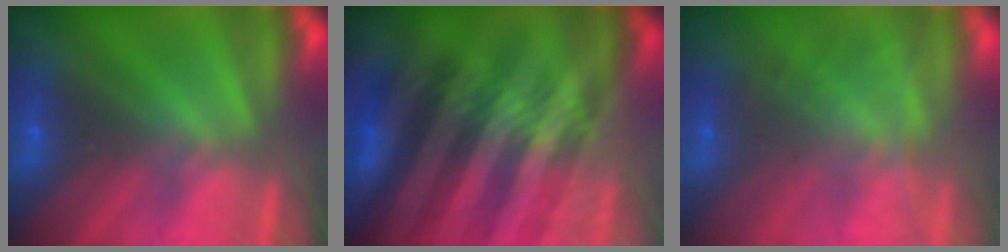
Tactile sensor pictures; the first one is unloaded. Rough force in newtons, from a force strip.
{"total": 4.5}
{"total": 7.6}